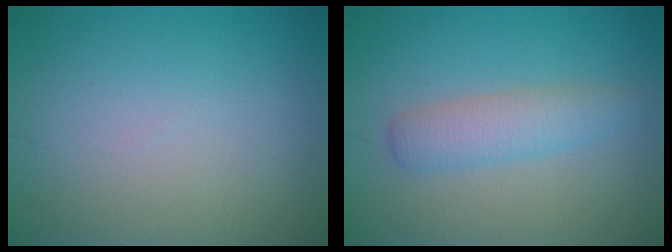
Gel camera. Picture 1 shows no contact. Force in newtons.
{"total": 2.8, "press": 2.8, "slide": 0.1}